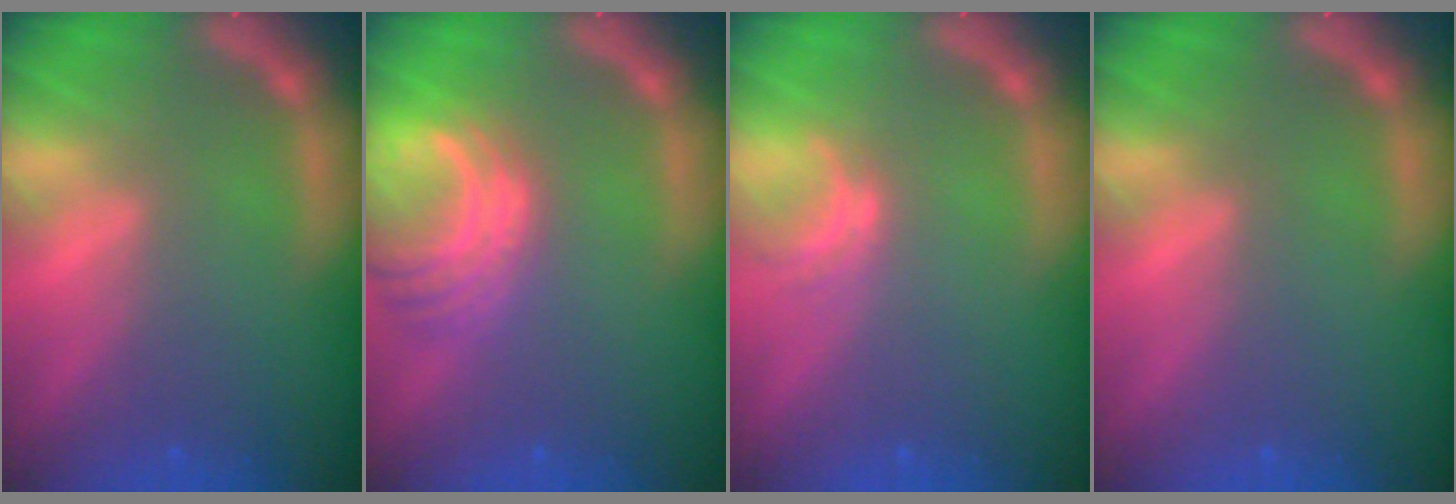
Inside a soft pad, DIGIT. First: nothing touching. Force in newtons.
{"total": 6.0}
{"total": 1.5}
{"total": 0.0}